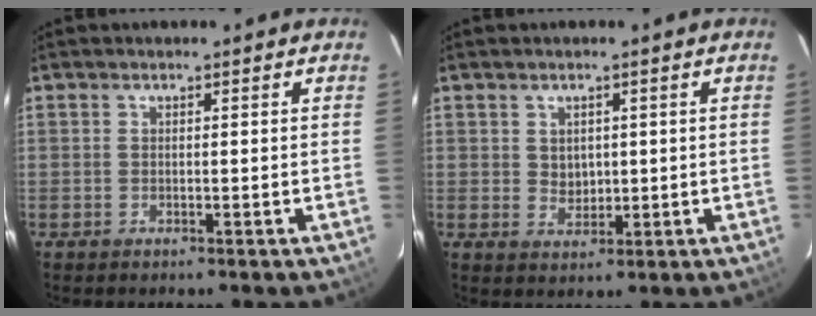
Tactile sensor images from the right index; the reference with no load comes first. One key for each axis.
{"total": 2.9, "fx": 0.6, "fy": 2.6, "fz": 1.2, "tx": -0.016, "ty": 0.001, "tz": 0.017}